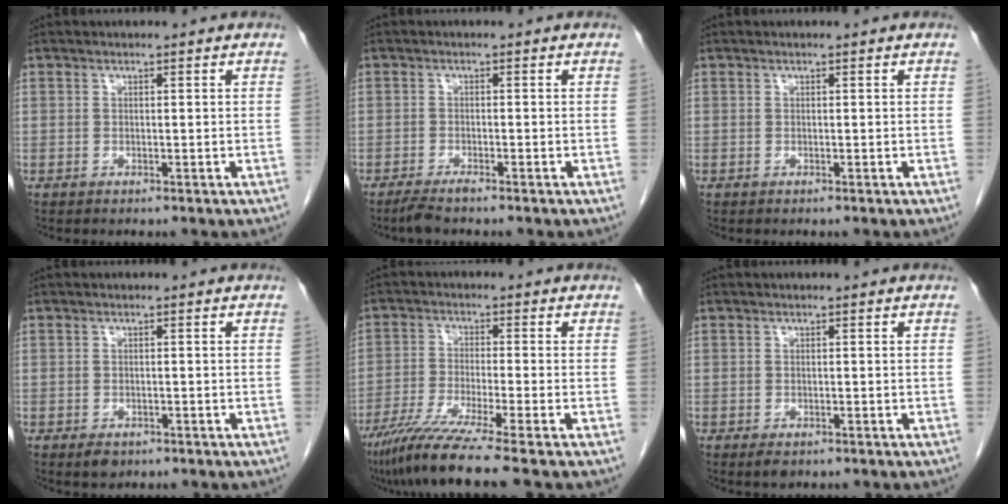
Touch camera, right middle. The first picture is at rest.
{"total": 2.2, "force": [-1.9, 0.0, 1.2], "torque": [-0.028, -0.006, -0.037]}
{"total": 0.0}
{"total": 1.9, "force": [-1.2, 1.2, 0.9], "torque": [-0.016, -0.001, -0.010]}
{"total": 9.5, "force": [-7.3, -1.8, 5.8], "torque": [-0.099, -0.038, -0.126]}
{"total": 1.6, "force": [-1.0, 0.8, 1.0], "torque": [-0.015, -0.001, -0.010]}